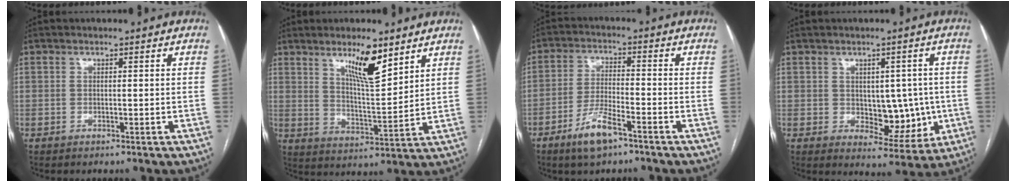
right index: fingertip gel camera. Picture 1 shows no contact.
{"total": 9.3, "force": [6.1, 1.5, 6.8], "torque": [-0.123, -0.010, 0.109]}
{"total": 6.9, "force": [-4.5, 1.6, 4.9], "torque": [-0.102, -0.005, -0.082]}
{"total": 8.1, "force": [-0.3, 4.7, 6.5], "torque": [-0.070, 0.006, 0.012]}